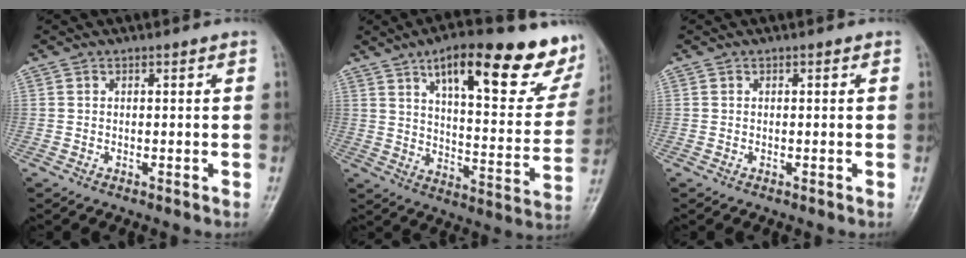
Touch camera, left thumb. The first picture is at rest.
{"total": 25.0, "force": [14.9, 8.1, 18.4], "torque": [-0.210, -0.044, 0.212]}
{"total": 0.0}